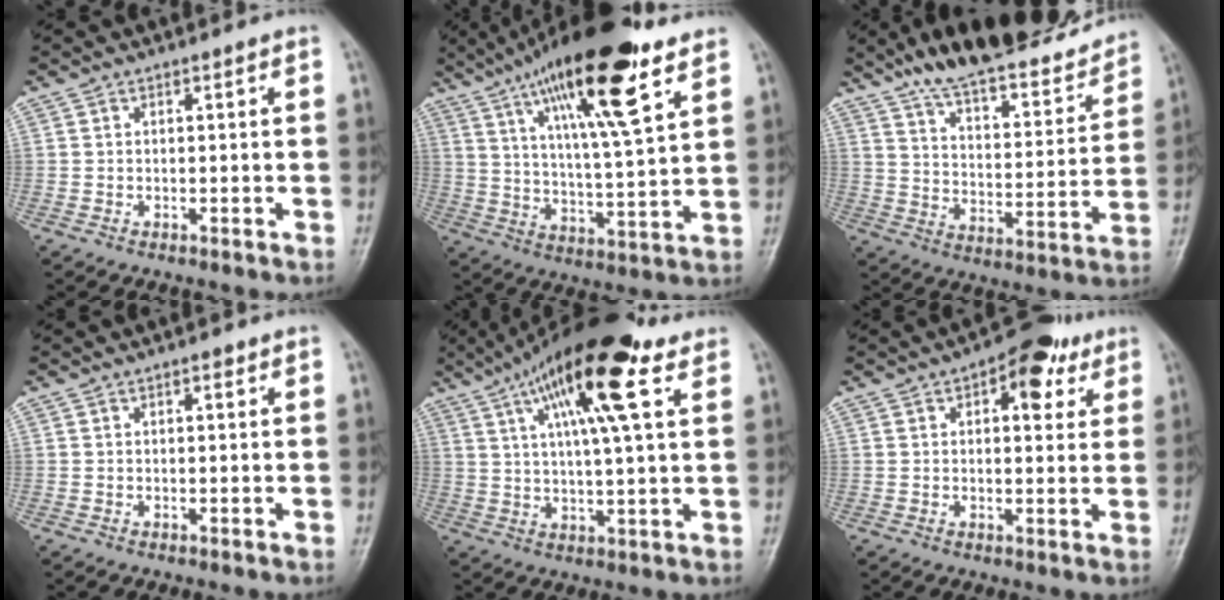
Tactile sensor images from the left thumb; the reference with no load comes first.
{"total": 21.8, "force": [12.4, 4.9, 17.3], "torque": [-0.279, -0.035, 0.209]}
{"total": 23.0, "force": [18.8, 6.2, 11.8], "torque": [-0.146, -0.074, 0.282]}
{"total": 1.2, "force": [0.6, 0.5, 0.9], "torque": [-0.010, 0.001, 0.007]}
{"total": 18.9, "force": [9.5, 4.5, 15.7], "torque": [-0.250, -0.007, 0.157]}
{"total": 9.5, "force": [4.5, 4.9, 6.8], "torque": [-0.053, -0.007, 0.052]}